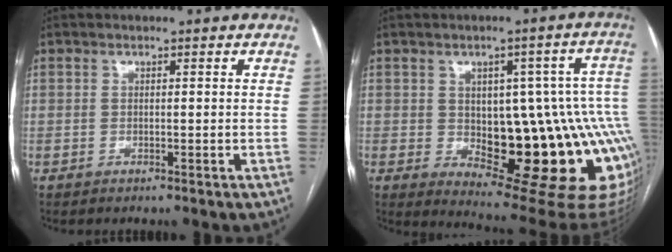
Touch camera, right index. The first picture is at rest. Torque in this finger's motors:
{"motor_torque": [2.10, -0.04, 0.66, 0.12]}